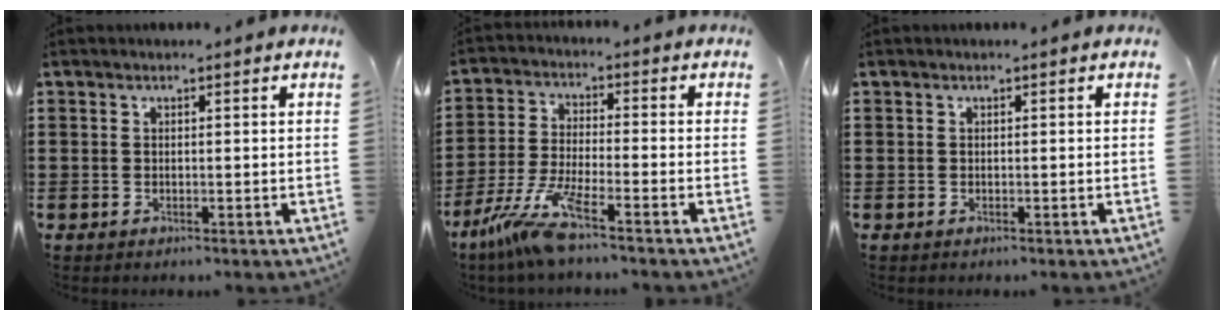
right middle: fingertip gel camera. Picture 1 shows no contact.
{"total": 8.0, "force": [-6.0, 0.1, 5.3], "torque": [-0.132, -0.023, -0.122]}
{"total": 0.0}